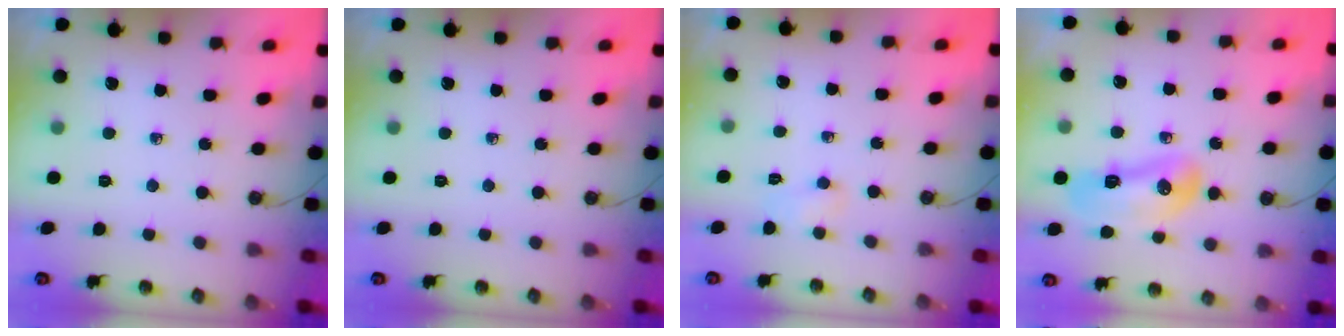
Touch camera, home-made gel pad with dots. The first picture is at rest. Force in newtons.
{"total": 0.0}
{"total": 11.7, "press": 4.7, "slide": 10.7}
{"total": 11.6, "press": 11.1, "slide": 3.2}